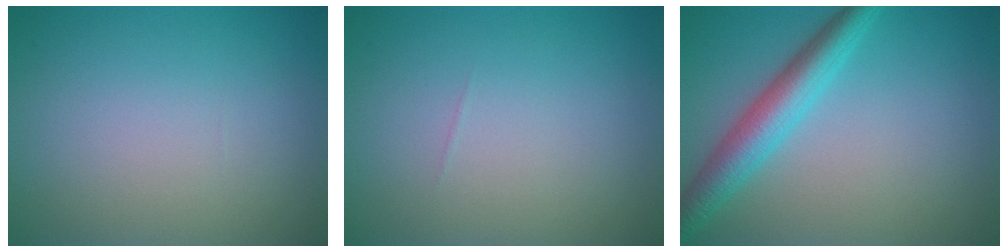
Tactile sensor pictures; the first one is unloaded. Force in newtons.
{"total": 0.0}
{"total": 4.7, "press": 4.7, "slide": 0.1}